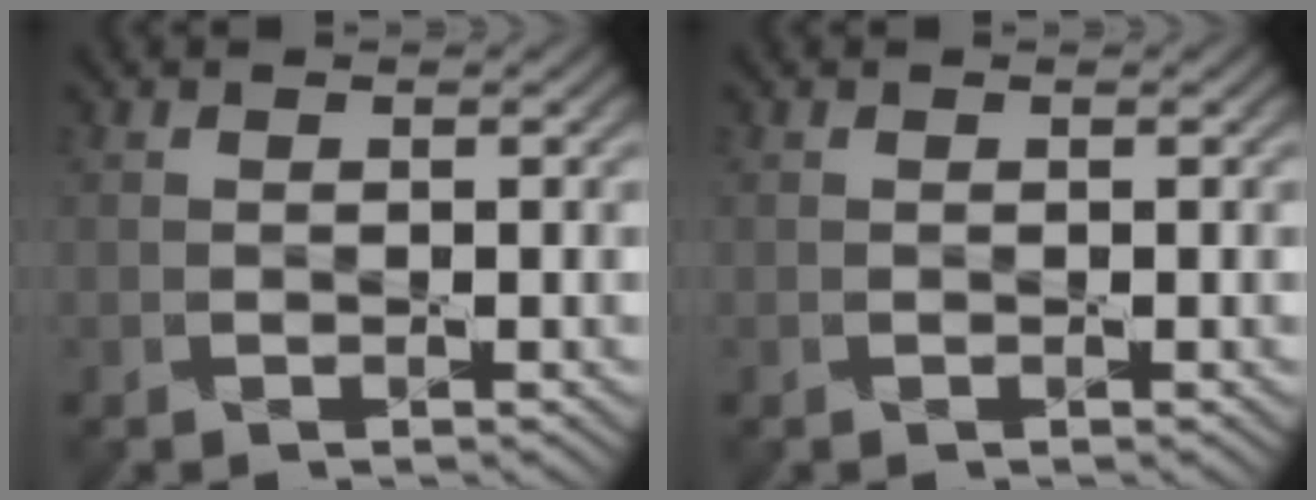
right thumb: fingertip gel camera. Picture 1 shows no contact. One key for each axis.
{"total": 0.0}